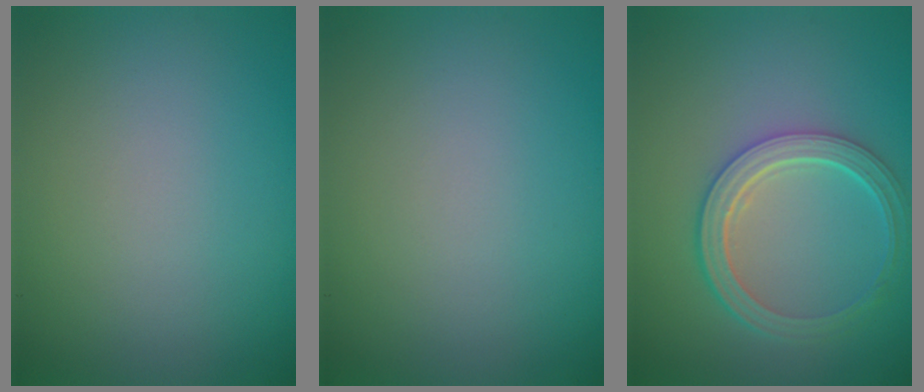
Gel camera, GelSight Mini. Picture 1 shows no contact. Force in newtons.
{"total": 0.0}
{"total": 4.8, "press": 3.6, "slide": 3.1}